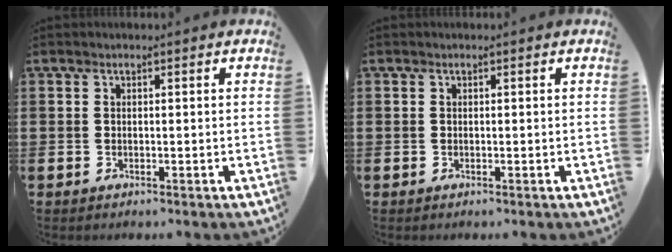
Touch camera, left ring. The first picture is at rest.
{"total": 0.0}